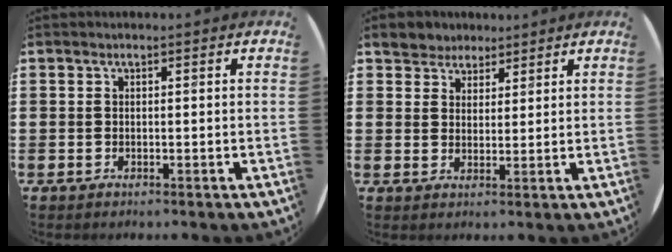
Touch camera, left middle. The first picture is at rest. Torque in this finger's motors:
{"motor_torque": [0.45, -0.43, 0.04, 0.01]}